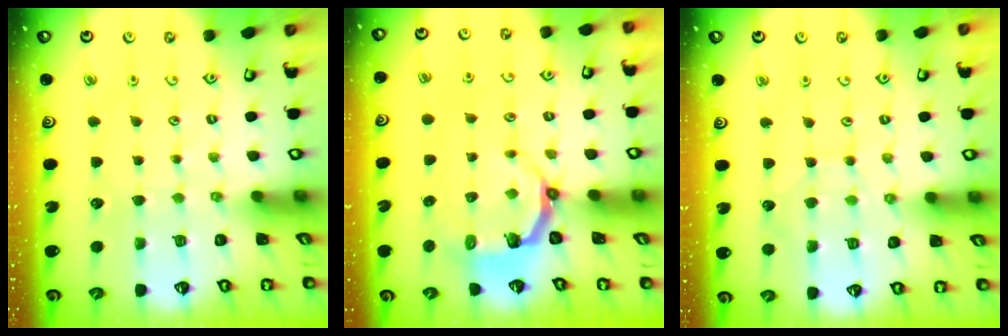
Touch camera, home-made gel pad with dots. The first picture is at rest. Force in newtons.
{"total": 4.8, "press": 3.3, "slide": 3.4}
{"total": 5.7, "press": 5.7, "slide": 0.6}